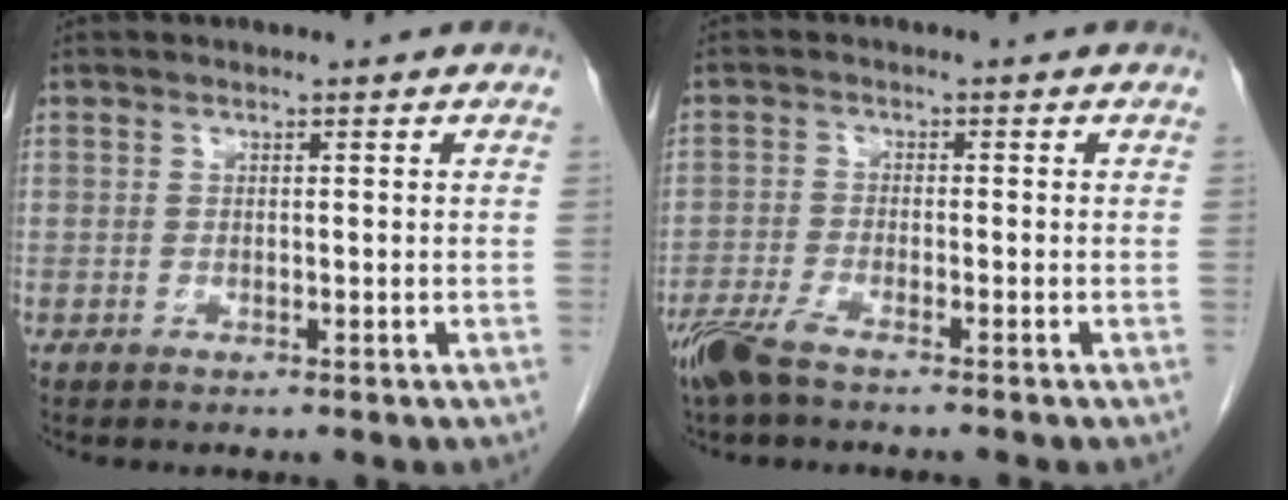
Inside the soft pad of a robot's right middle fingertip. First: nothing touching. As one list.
[{"total": 4.9, "force": [-3.8, 0.4, 3.0], "torque": [-0.064, -0.012, -0.077]}]